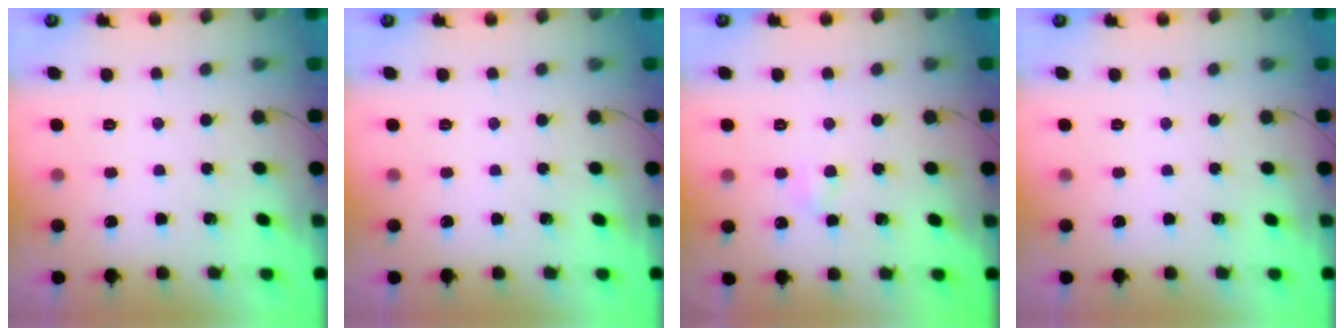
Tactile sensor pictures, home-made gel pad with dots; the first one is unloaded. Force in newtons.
{"total": 0.0}
{"total": 3.5, "press": 3.4, "slide": 1.1}
{"total": 0.0}